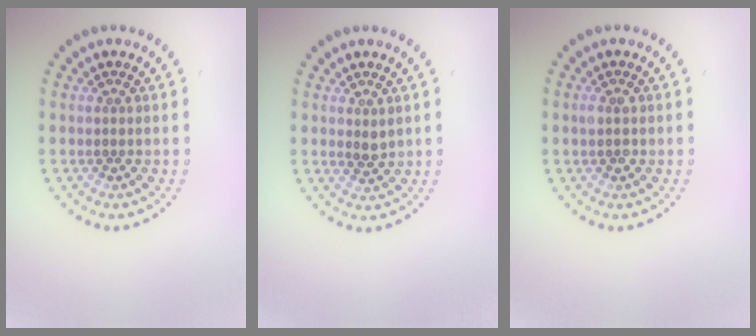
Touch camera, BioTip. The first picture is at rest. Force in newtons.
{"total": 1.1, "press": 1.0, "slide": 0.5}
{"total": 1.1, "press": 1.1, "slide": 0.0}